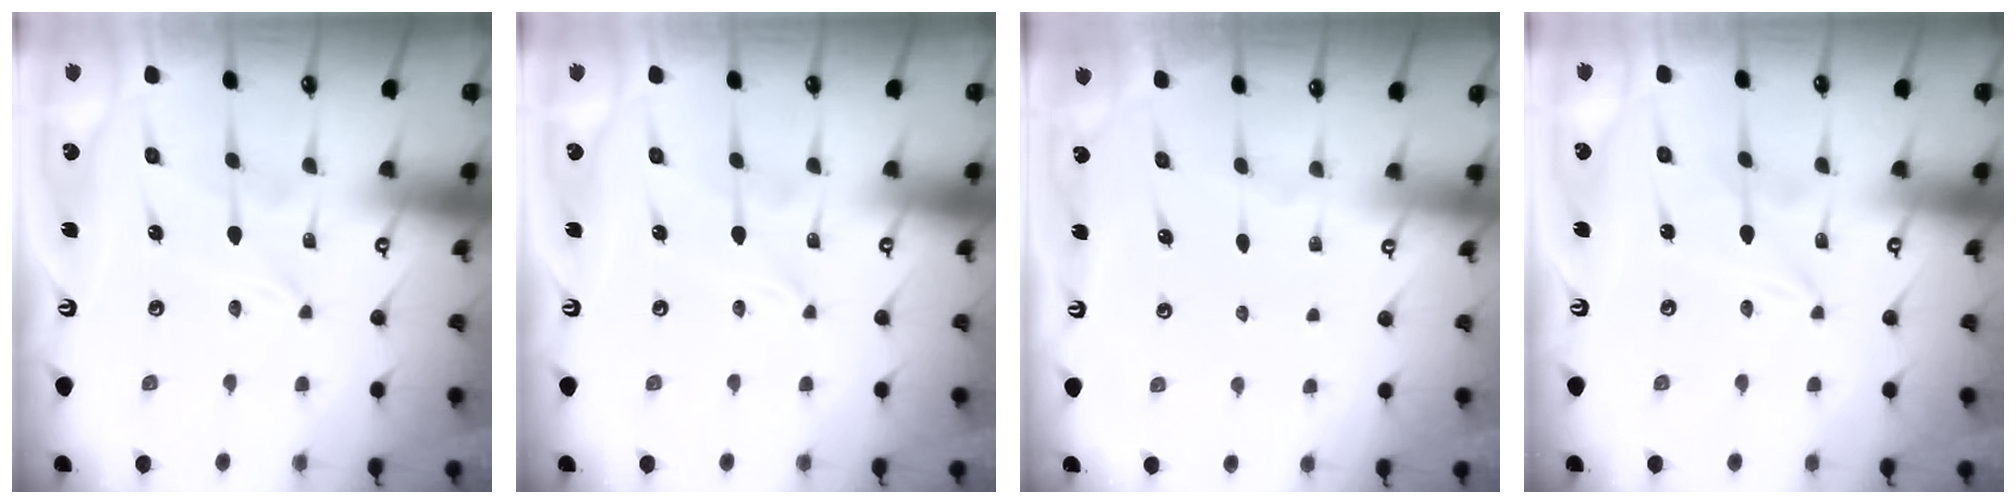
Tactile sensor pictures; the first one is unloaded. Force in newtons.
{"total": 0.0}
{"total": 0.0}
{"total": 0.0}